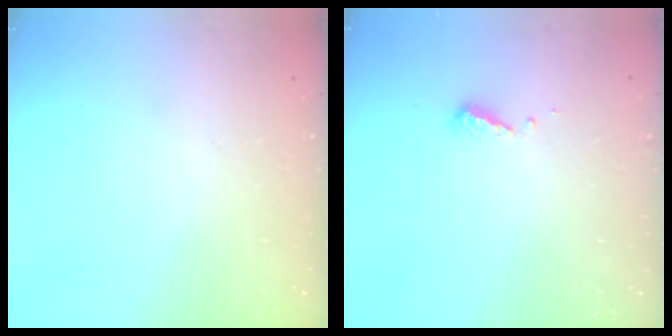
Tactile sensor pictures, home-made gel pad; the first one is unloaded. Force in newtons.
{"total": 4.2, "press": 4.2, "slide": 0.3}